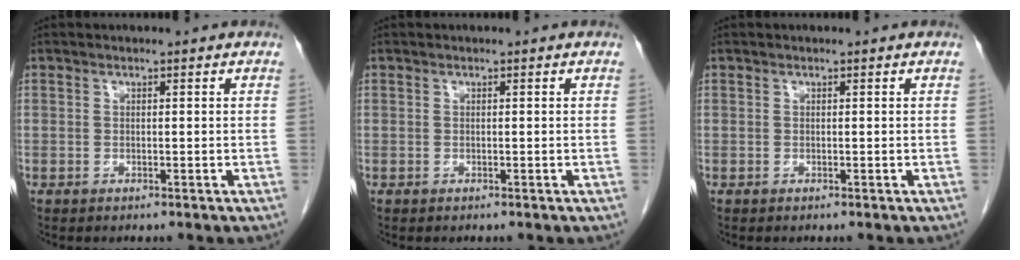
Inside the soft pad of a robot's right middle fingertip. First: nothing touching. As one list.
[{"total": 0.0}, {"total": 0.0}]